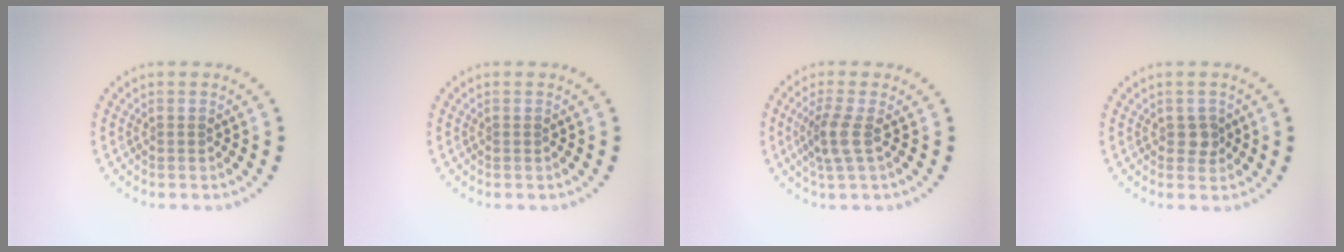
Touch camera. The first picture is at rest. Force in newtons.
{"total": 0.0}
{"total": 2.6, "press": 2.0, "slide": 1.6}
{"total": 1.3, "press": 1.2, "slide": 0.3}